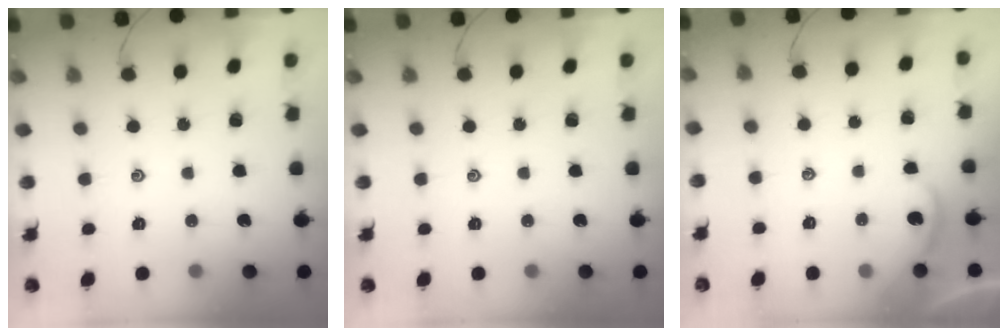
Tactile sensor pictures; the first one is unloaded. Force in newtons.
{"total": 0.0}
{"total": 0.9, "press": 0.9, "slide": 0.1}